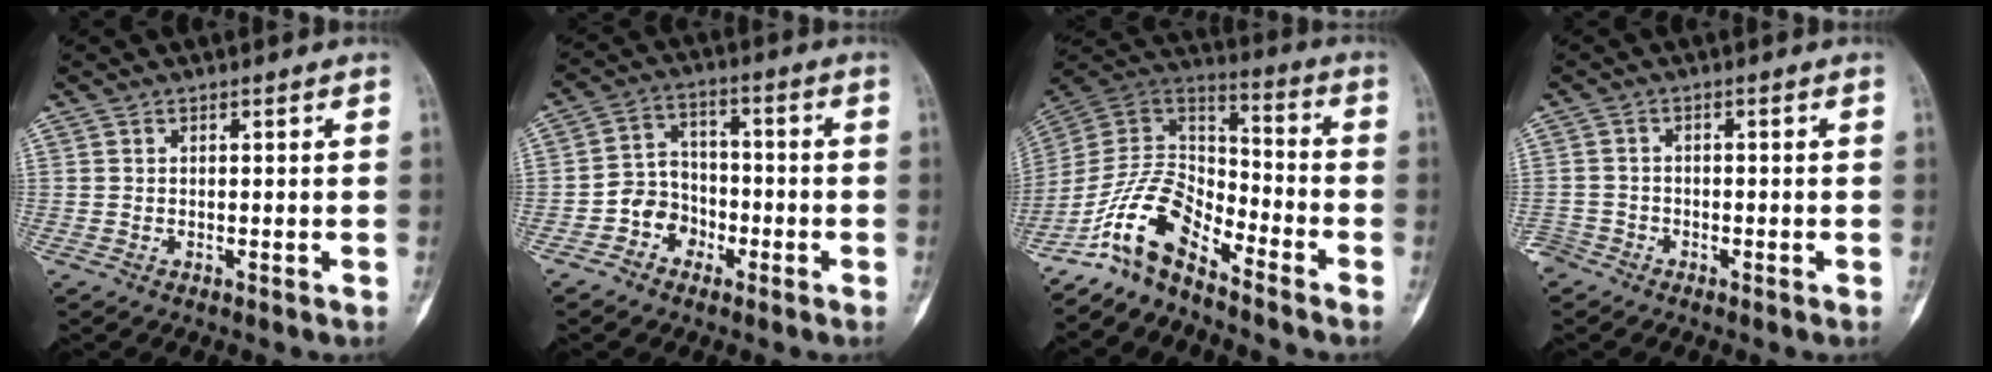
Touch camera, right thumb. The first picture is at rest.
{"total": 7.0, "force": [-3.2, 5.9, 2.0], "torque": [0.005, 0.035, -0.063]}
{"total": 12.0, "force": [-9.1, 4.9, 6.0], "torque": [-0.105, 0.094, -0.184]}
{"total": 2.7, "force": [-2.1, 1.7, -0.1], "torque": [0.010, 0.011, -0.045]}